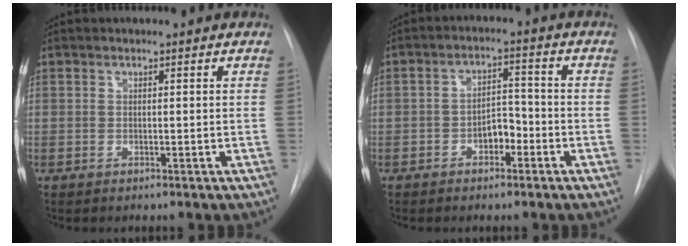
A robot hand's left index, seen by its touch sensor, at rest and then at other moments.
{"total": 4.4, "force": [-2.5, 2.3, 2.8], "torque": [-0.044, 0.011, -0.040]}